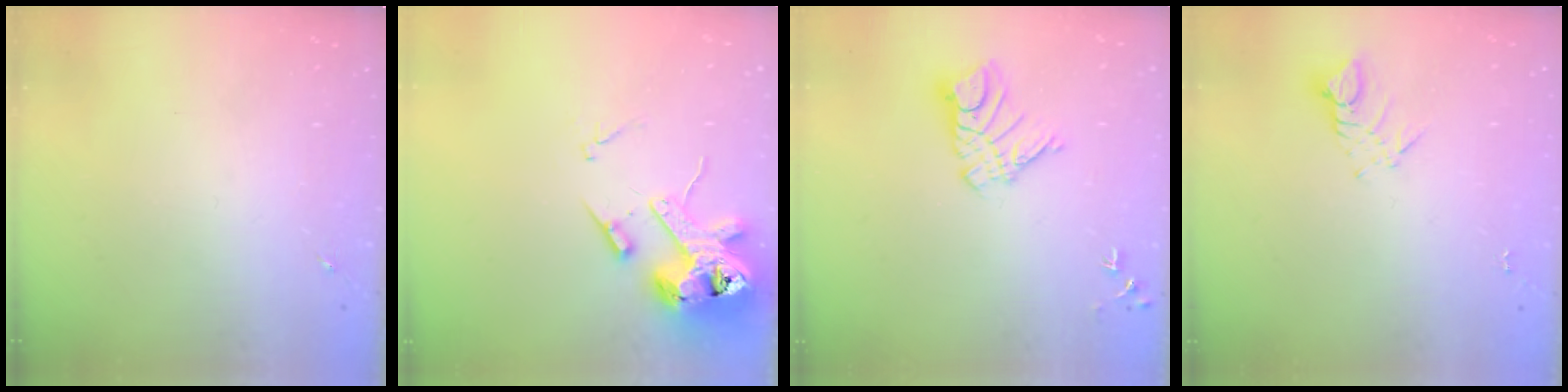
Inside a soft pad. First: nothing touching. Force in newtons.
{"total": 15.6, "press": 15.4, "slide": 2.3}
{"total": 11.1, "press": 11.0, "slide": 1.0}
{"total": 3.8, "press": 3.8, "slide": 0.2}